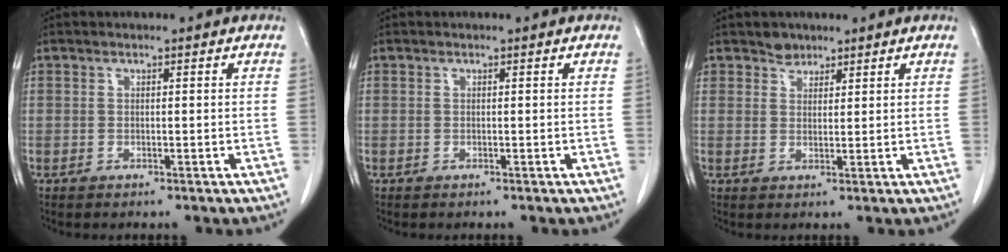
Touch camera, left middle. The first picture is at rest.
{"total": 0.0}
{"total": 2.1, "force": [1.7, 1.2, 0.1], "torque": [0.004, 0.000, 0.027]}